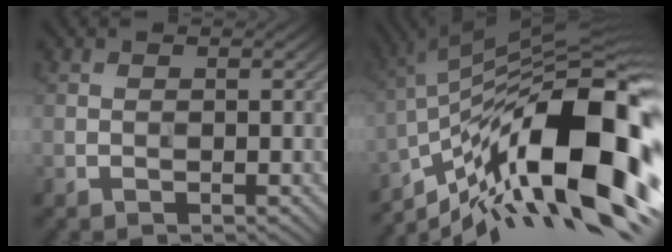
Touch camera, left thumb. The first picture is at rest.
{"total": 19.8, "force": [-8.0, 6.4, 17.0], "torque": [-0.273, 0.023, -0.148]}